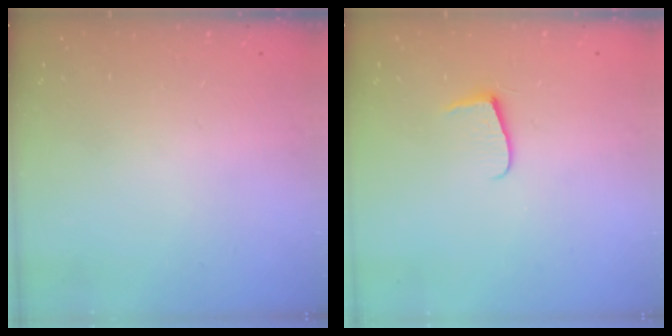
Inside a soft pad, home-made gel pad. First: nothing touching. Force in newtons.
{"total": 6.8, "press": 6.8, "slide": 0.6}